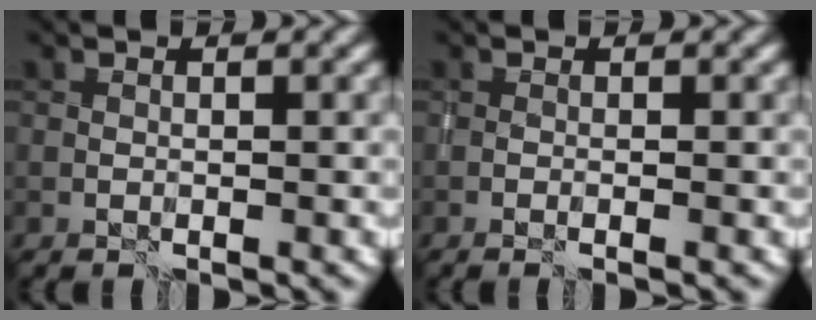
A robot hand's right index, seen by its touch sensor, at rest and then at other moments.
{"total": 1.1, "force": [-0.4, 0.3, 0.9], "torque": [-0.009, 0.000, -0.010]}